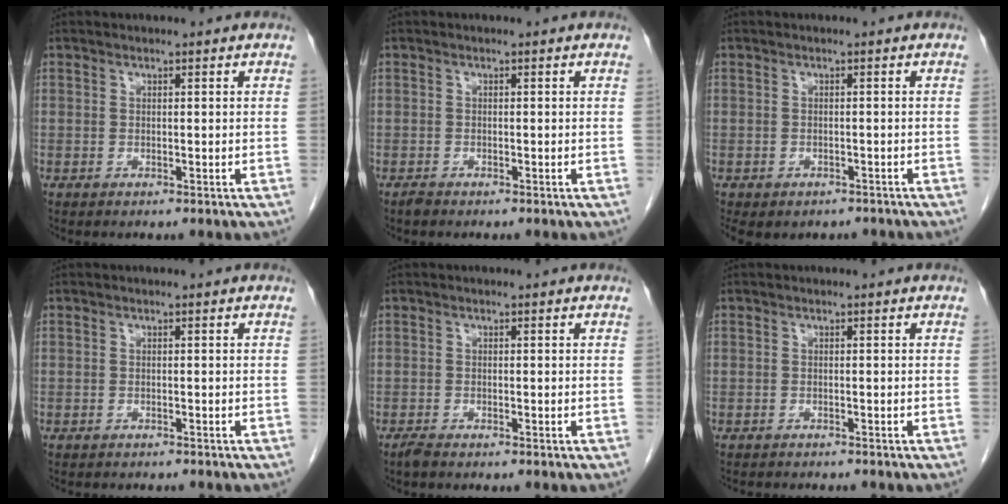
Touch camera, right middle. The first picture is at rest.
{"total": 0.7, "force": [-0.6, 0.2, 0.2], "torque": [-0.007, -0.001, -0.012]}
{"total": 7.3, "force": [-5.4, 4.2, 2.5], "torque": [-0.049, -0.001, -0.064]}
{"total": 3.5, "force": [-3.1, 0.9, 1.1], "torque": [-0.021, -0.006, -0.036]}
{"total": 1.0, "force": [-0.9, 0.1, 0.4], "torque": [-0.015, -0.003, -0.018]}
{"total": 3.9, "force": [-3.6, 0.6, 1.4], "torque": [-0.023, -0.009, -0.048]}